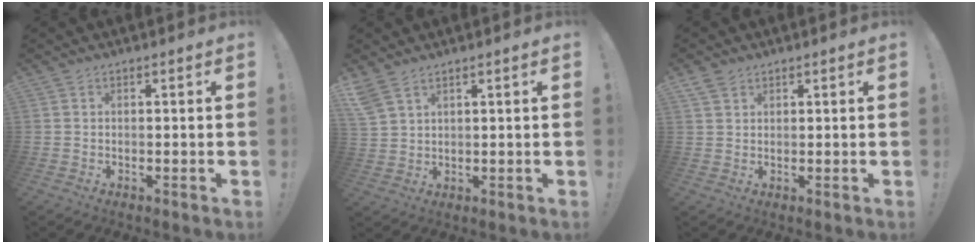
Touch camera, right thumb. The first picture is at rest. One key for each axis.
{"total": 4.8, "fx": 3.6, "fy": 1.9, "fz": 2.7, "tx": -0.058, "ty": -0.010, "tz": 0.073}
{"total": 2.8, "fx": 2.1, "fy": 1.5, "fz": 1.0, "tx": -0.017, "ty": -0.010, "tz": 0.040}